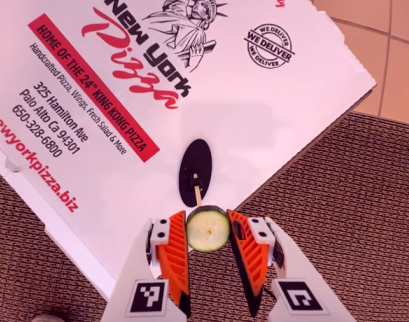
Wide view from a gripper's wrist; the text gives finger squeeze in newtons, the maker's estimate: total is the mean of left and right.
{"total": 8.2, "left": 8.4, "right": 7.9}